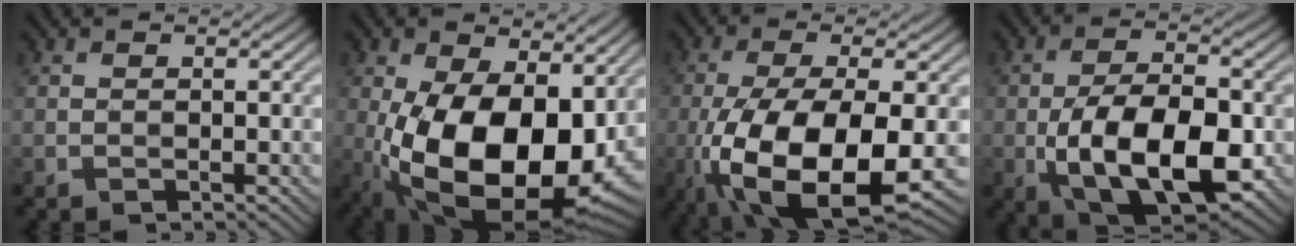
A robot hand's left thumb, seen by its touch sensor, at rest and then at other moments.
{"total": 18.2, "force": [-2.9, 10.2, 14.7], "torque": [-0.259, -0.042, -0.037]}
{"total": 15.1, "force": [-5.4, 5.6, 12.9], "torque": [-0.267, -0.031, -0.085]}
{"total": 13.2, "force": [-3.9, 6.1, 11.0], "torque": [-0.199, -0.013, -0.071]}